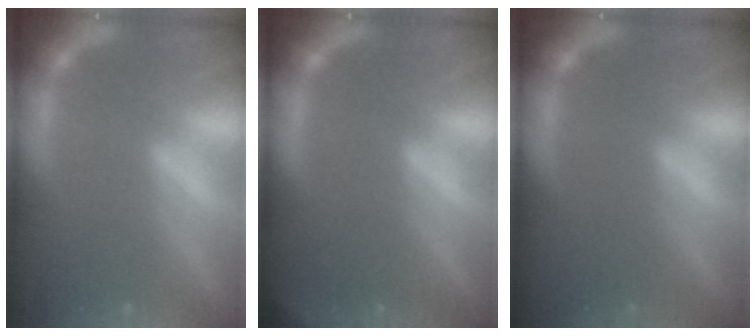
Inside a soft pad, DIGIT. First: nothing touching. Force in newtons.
{"total": 1.4}
{"total": 0.0}